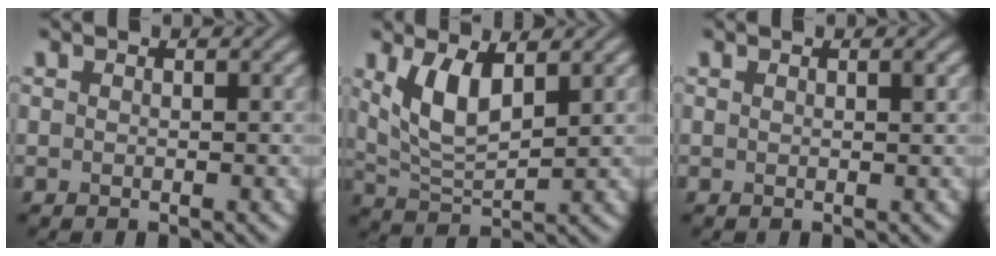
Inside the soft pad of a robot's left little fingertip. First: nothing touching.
{"total": 5.0, "force": [2.1, 2.0, 4.1], "torque": [-0.094, -0.006, 0.047]}
{"total": 0.5, "force": [0.3, 0.1, 0.4], "torque": [-0.004, 0.000, 0.005]}